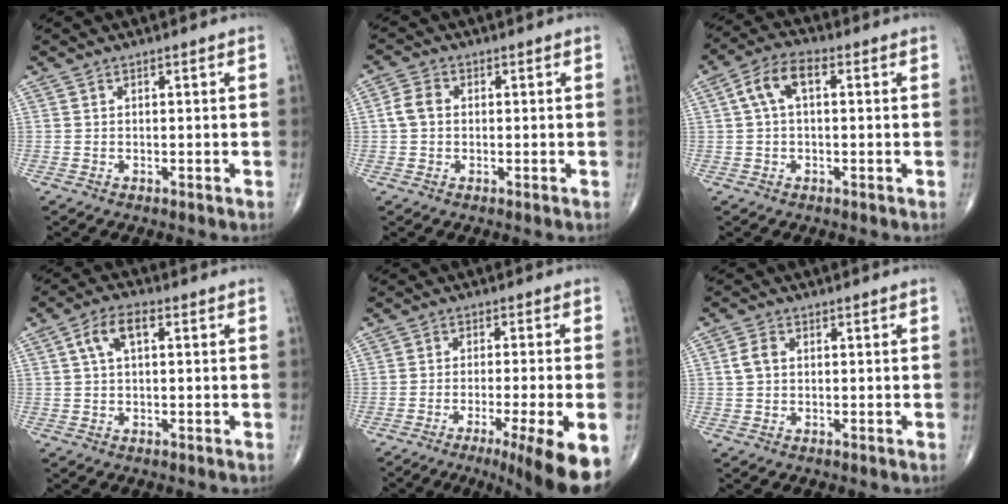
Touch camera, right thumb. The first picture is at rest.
{"total": 3.6, "force": [0.1, 2.8, 2.4], "torque": [-0.048, 0.011, -0.003]}
{"total": 6.9, "force": [1.4, 3.5, 5.8], "torque": [-0.114, 0.024, 0.019]}
{"total": 5.7, "force": [1.5, 2.8, 4.8], "torque": [-0.095, 0.016, 0.026]}
{"total": 13.6, "force": [-7.5, 0.7, 11.3], "torque": [-0.134, -0.001, -0.114]}
{"total": 2.7, "force": [0.3, 2.0, 1.9], "torque": [-0.039, 0.008, 0.005]}